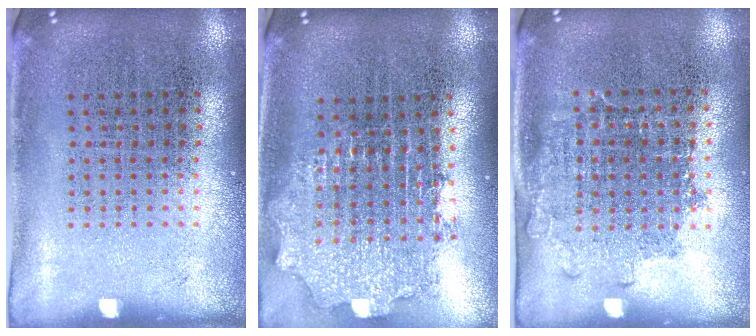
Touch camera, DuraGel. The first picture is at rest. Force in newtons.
{"total": 2.1, "press": 1.6, "slide": 1.4}
{"total": 1.2, "press": 0.9, "slide": 0.8}